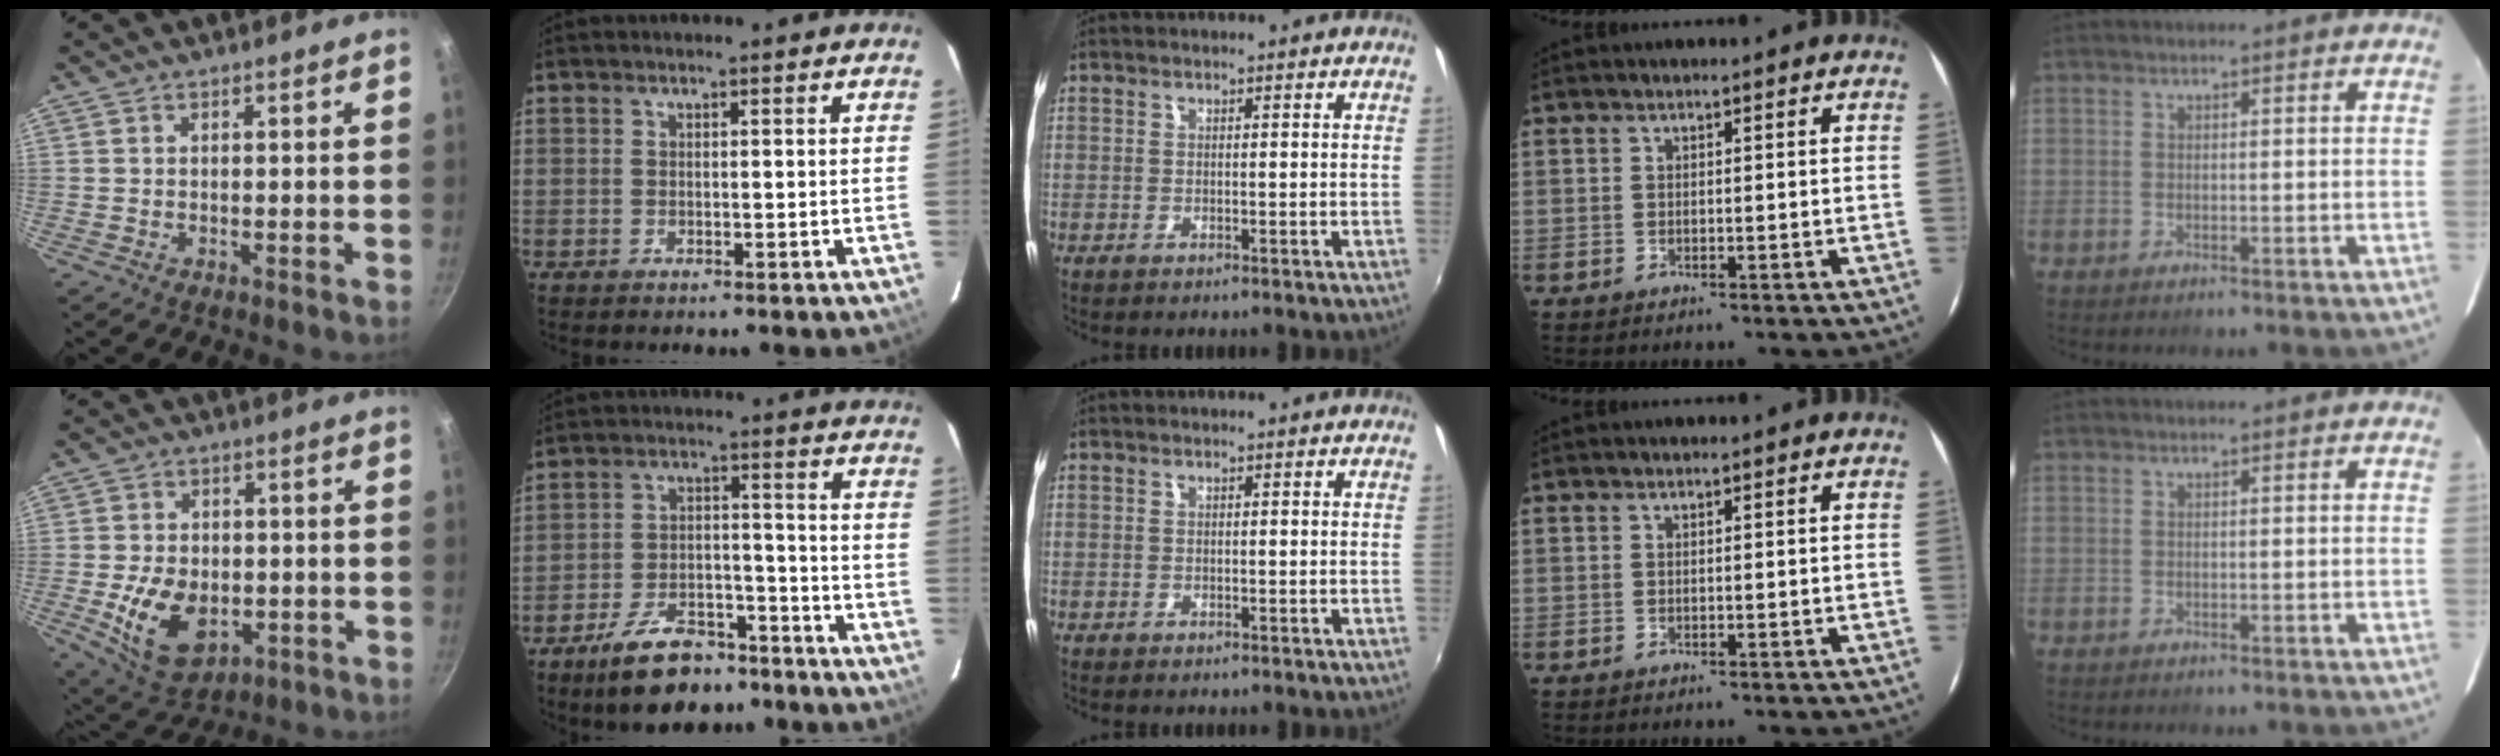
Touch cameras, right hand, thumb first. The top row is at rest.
{"thumb": {"total": 13.4, "force": [-2.9, 9.1, 9.3], "torque": [-0.143, -0.002, -0.033]}, "index": {"total": 14.6, "force": [-11.1, 6.5, 6.9], "torque": [-0.141, 0.015, -0.168]}}